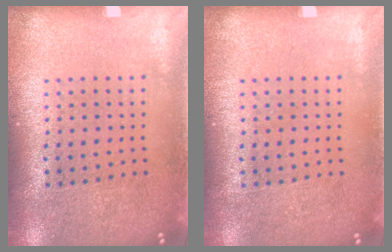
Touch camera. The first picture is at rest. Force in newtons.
{"total": 0.0}